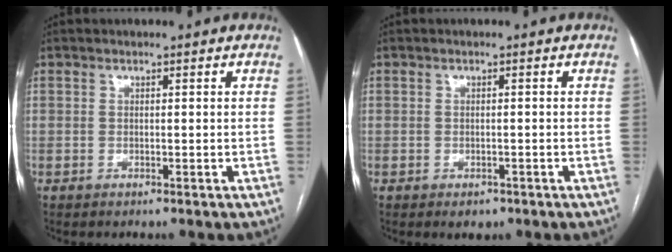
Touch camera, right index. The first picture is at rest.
{"total": 1.8, "force": [-1.1, 1.2, 0.8], "torque": [-0.008, 0.001, -0.007]}